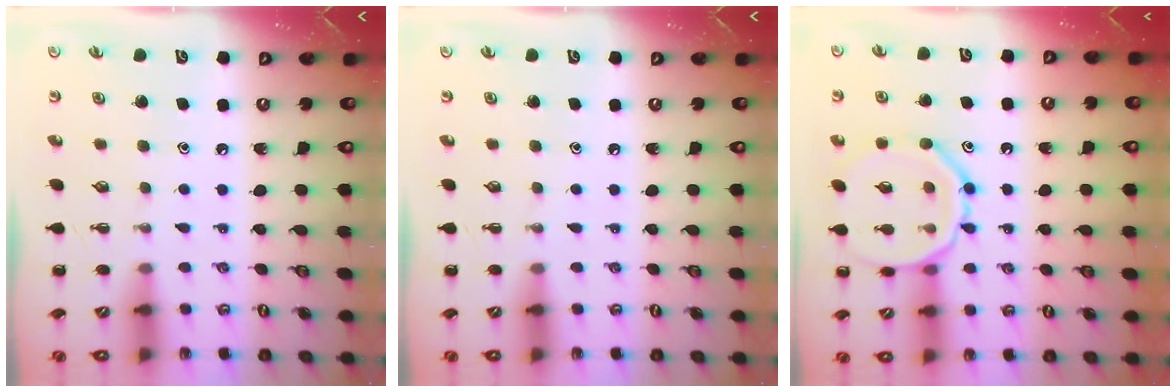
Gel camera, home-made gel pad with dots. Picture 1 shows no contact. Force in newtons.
{"total": 0.0}
{"total": 13.8, "press": 13.8, "slide": 0.6}